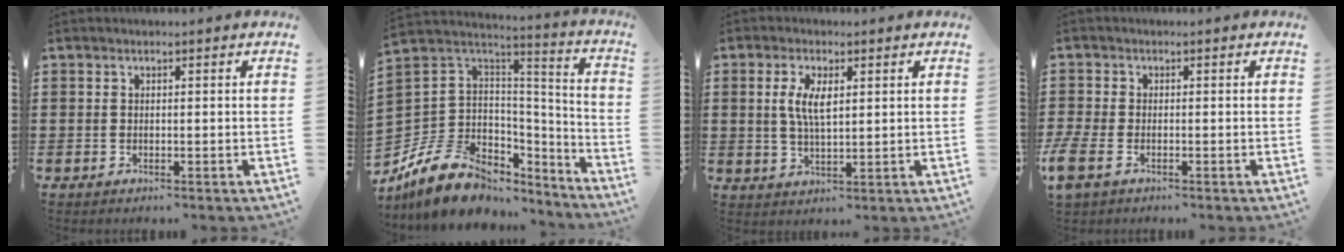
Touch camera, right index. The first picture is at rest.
{"total": 13.0, "force": [-7.5, 8.9, 5.8], "torque": [-0.144, 0.023, -0.134]}
{"total": 5.1, "force": [1.1, 1.9, 4.5], "torque": [-0.094, 0.006, 0.018]}
{"total": 2.2, "force": [-1.2, 1.2, 1.4], "torque": [-0.048, -0.007, -0.030]}